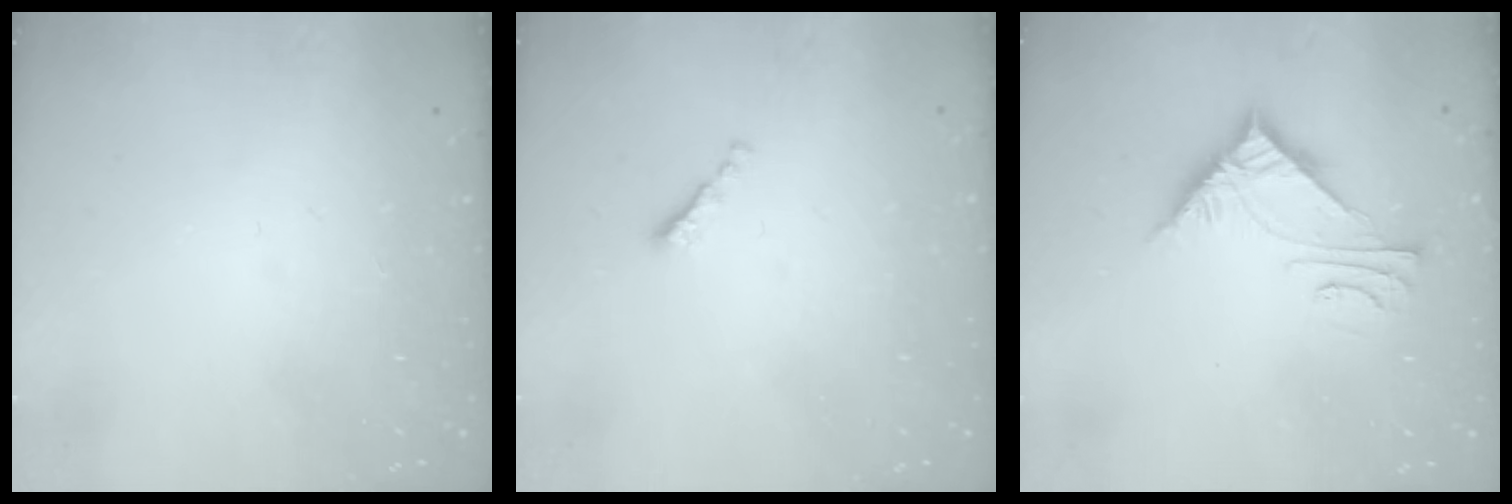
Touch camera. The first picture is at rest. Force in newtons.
{"total": 1.5, "press": 1.4, "slide": 0.5}
{"total": 6.9, "press": 6.8, "slide": 0.5}